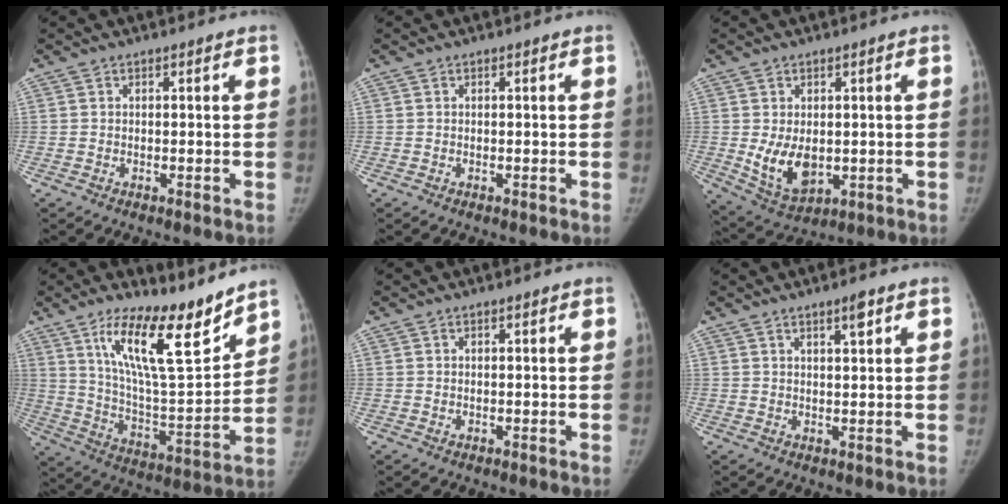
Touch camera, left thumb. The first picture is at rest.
{"total": 0.0}
{"total": 8.6, "force": [-0.4, 5.6, 6.5], "torque": [-0.098, -0.016, 0.012]}
{"total": 18.9, "force": [12.8, 4.8, 13.1], "torque": [-0.182, -0.087, 0.227]}
{"total": 0.0}
{"total": 3.0, "force": [1.8, 0.6, 2.4], "torque": [-0.032, -0.011, 0.029]}